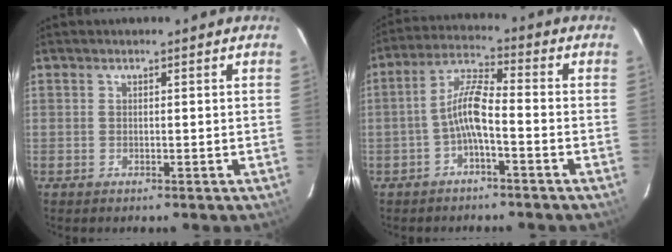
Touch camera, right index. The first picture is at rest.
{"total": 6.4, "force": [-2.5, 1.1, 5.8], "torque": [-0.128, 0.017, -0.048]}